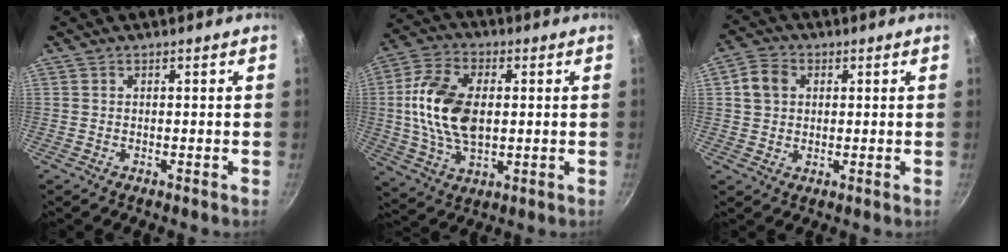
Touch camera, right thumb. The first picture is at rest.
{"total": 15.4, "force": [1.0, 9.2, 12.3], "torque": [-0.224, 0.007, 0.013]}
{"total": 5.7, "force": [1.3, 4.7, 3.0], "torque": [-0.041, 0.005, 0.014]}